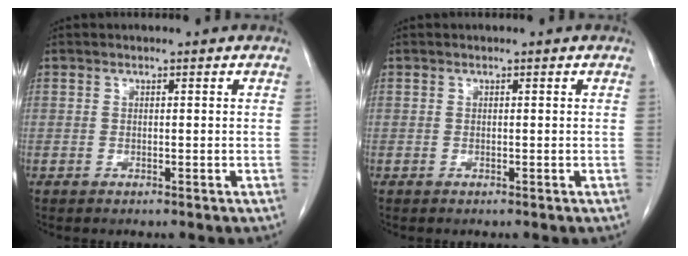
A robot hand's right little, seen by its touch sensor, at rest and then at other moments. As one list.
[{"total": 0.0}]